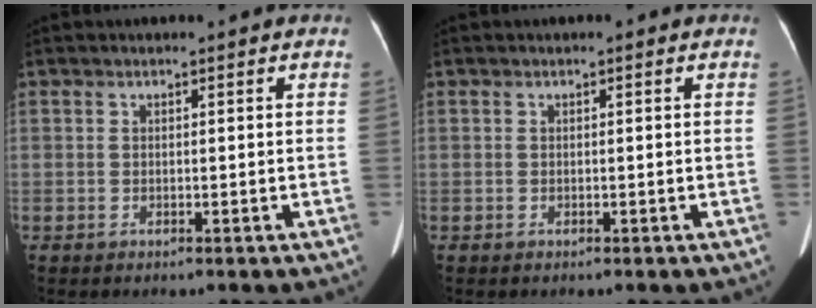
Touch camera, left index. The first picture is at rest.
{"total": 0.0}